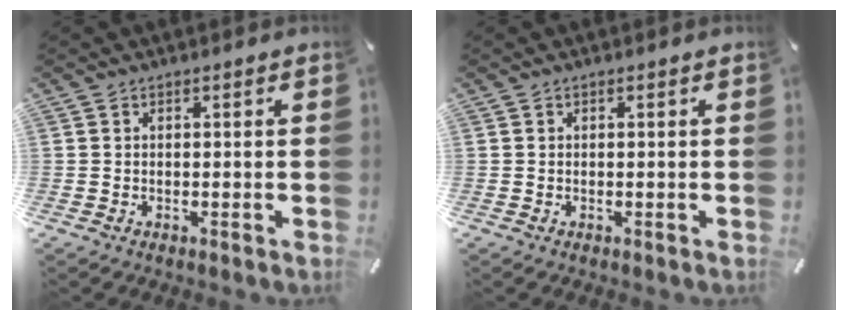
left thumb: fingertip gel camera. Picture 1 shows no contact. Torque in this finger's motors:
{"motor_torque": [-0.27, -0.04, -0.08, 0.04, -0.03]}